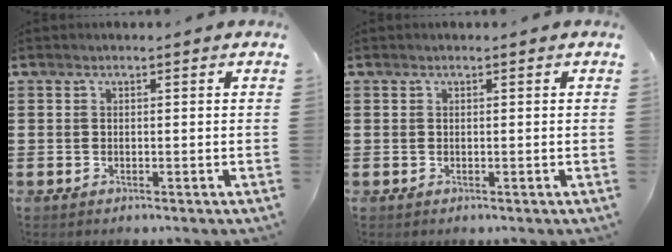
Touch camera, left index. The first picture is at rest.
{"total": 0.0}